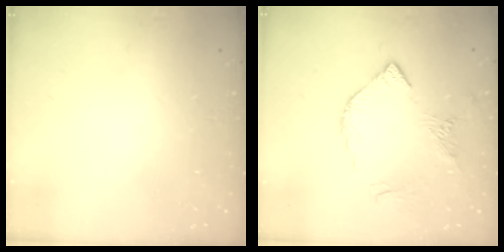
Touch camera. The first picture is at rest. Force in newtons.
{"total": 9.8, "press": 9.8, "slide": 1.2}